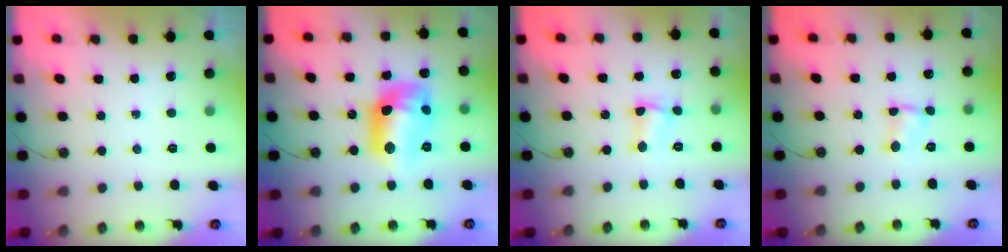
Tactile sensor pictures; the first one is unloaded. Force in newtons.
{"total": 15.1, "press": 15.0, "slide": 1.1}
{"total": 2.6, "press": 2.3, "slide": 1.1}
{"total": 1.4, "press": 1.4, "slide": 0.2}